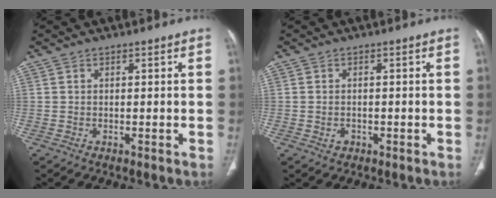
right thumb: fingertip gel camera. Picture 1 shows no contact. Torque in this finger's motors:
{"motor_torque": [-0.30, 0.03, -0.10, -0.03, -0.03]}